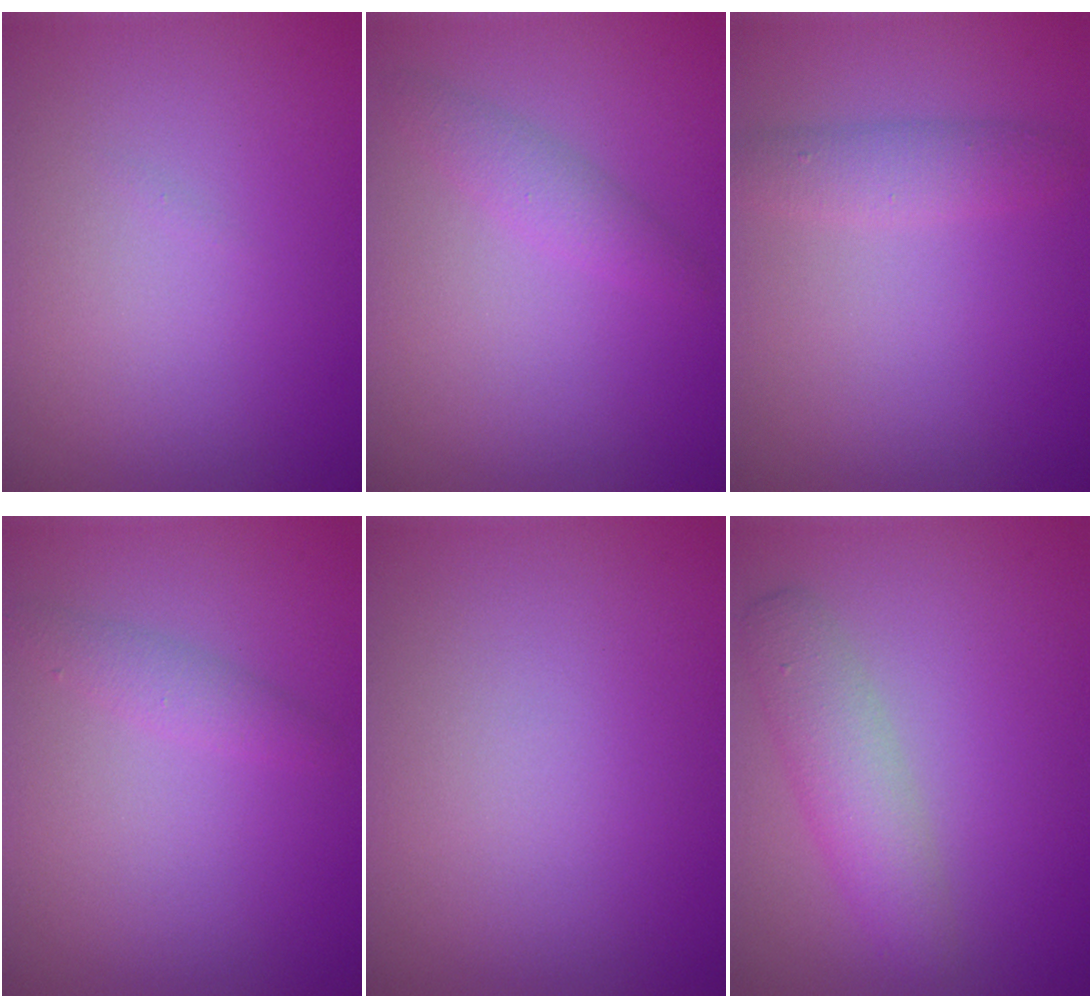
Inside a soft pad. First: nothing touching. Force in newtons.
{"total": 1.7, "press": 1.7, "slide": 0.0}
{"total": 1.9, "press": 1.9, "slide": 0.1}
{"total": 1.4, "press": 1.4, "slide": 0.0}
{"total": 0.0}
{"total": 3.3, "press": 3.3, "slide": 0.1}